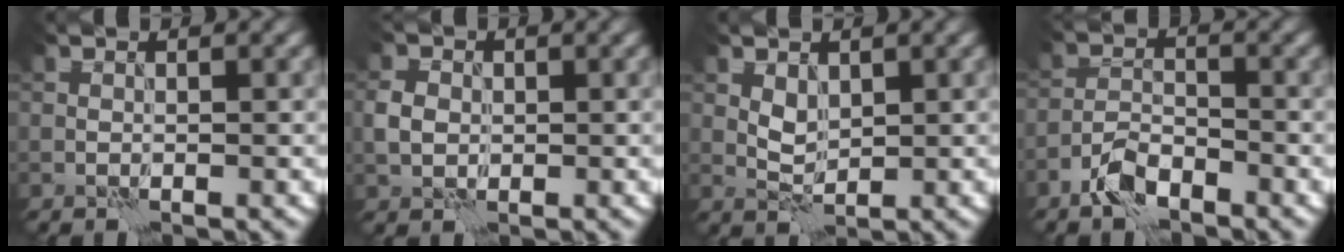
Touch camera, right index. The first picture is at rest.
{"total": 2.2, "force": [0.0, 1.8, 1.2], "torque": [-0.028, 0.003, -0.006]}
{"total": 1.7, "force": [0.8, 1.0, 1.2], "torque": [-0.025, -0.003, 0.018]}
{"total": 3.3, "force": [-2.5, 1.3, 1.8], "torque": [-0.034, 0.006, -0.056]}